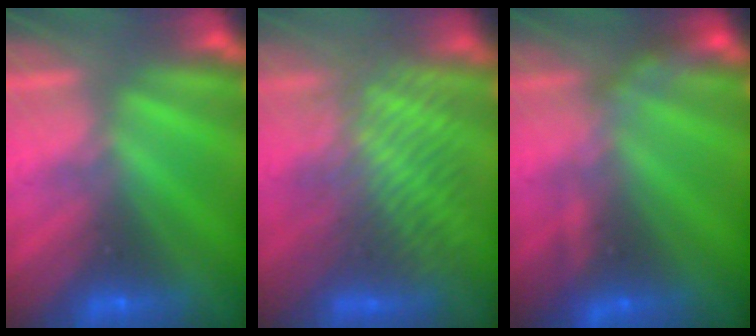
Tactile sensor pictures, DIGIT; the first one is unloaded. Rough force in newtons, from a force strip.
{"total": 4.4}
{"total": 2.7}